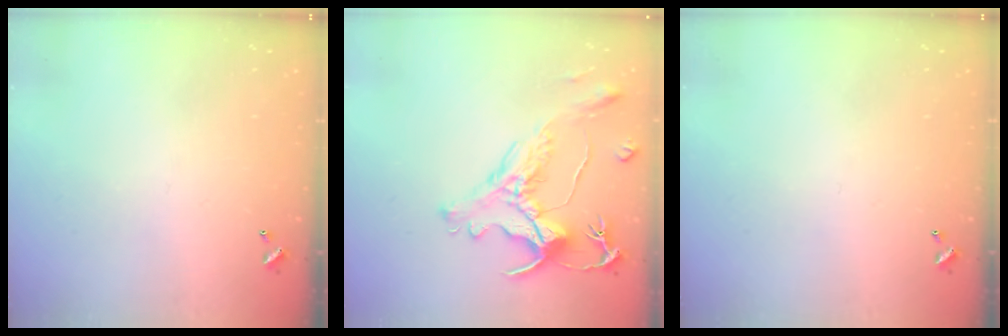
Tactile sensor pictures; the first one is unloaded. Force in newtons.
{"total": 2.8, "press": 2.5, "slide": 1.3}
{"total": 0.0}